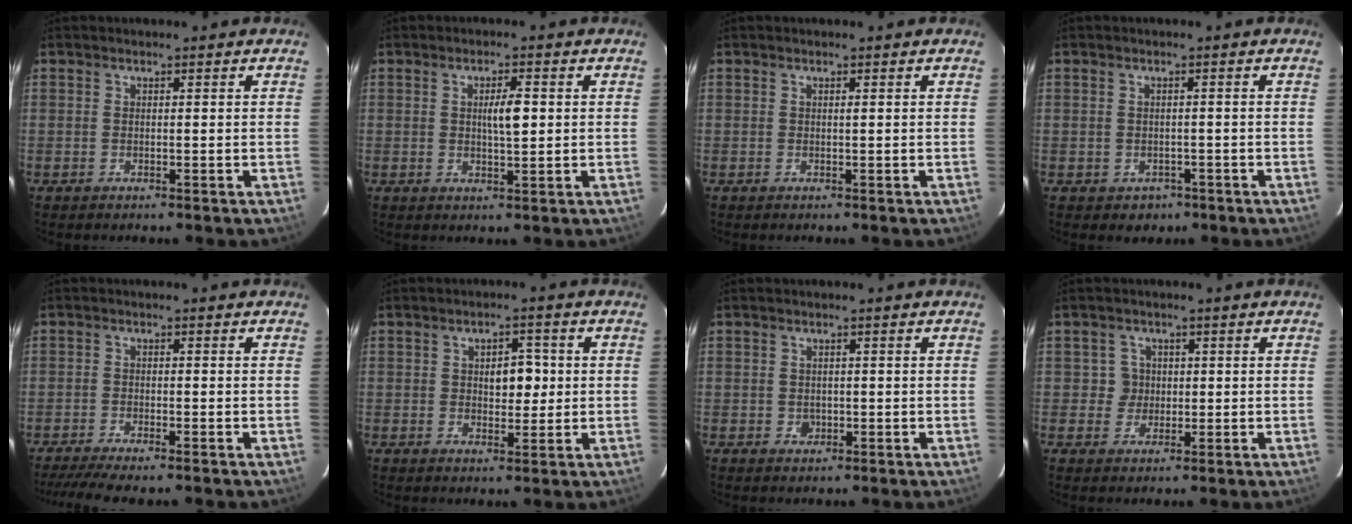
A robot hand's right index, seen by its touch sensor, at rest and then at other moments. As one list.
[{"total": 3.7, "force": [0.5, 0.7, 3.6], "torque": [-0.061, 0.002, 0.007]}, {"total": 0.0}, {"total": 2.4, "force": [-1.2, 2.0, 0.6], "torque": [-0.006, 0.006, -0.009]}, {"total": 8.5, "force": [-7.0, 0.9, 4.6], "torque": [-0.071, -0.012, -0.111]}, {"total": 4.4, "force": [0.5, 2.4, 3.7], "torque": [-0.050, 0.007, 0.012]}, {"total": 1.2, "force": [-0.3, 1.1, 0.5], "torque": [-0.009, 0.003, 0.000]}, {"total": 2.8, "force": [0.3, 2.8, -0.1], "torque": [0.011, 0.007, 0.002]}]